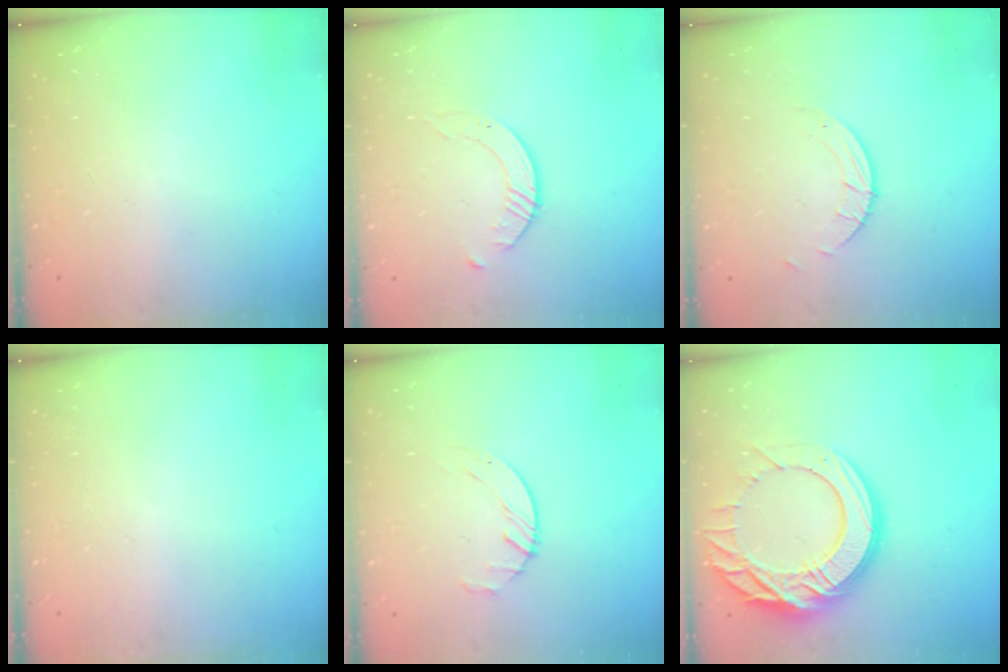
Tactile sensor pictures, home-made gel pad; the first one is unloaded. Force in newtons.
{"total": 2.6, "press": 2.6, "slide": 0.3}
{"total": 1.9, "press": 1.9, "slide": 0.1}
{"total": 0.0}
{"total": 1.6, "press": 1.6, "slide": 0.3}
{"total": 22.6, "press": 22.5, "slide": 2.2}